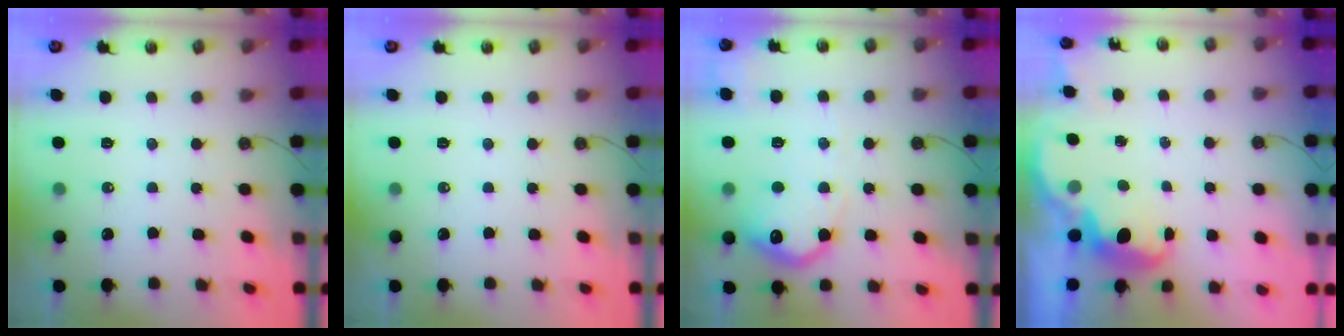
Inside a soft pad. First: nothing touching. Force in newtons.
{"total": 0.0}
{"total": 16.9, "press": 16.9, "slide": 1.2}
{"total": 2.7, "press": 2.6, "slide": 0.7}